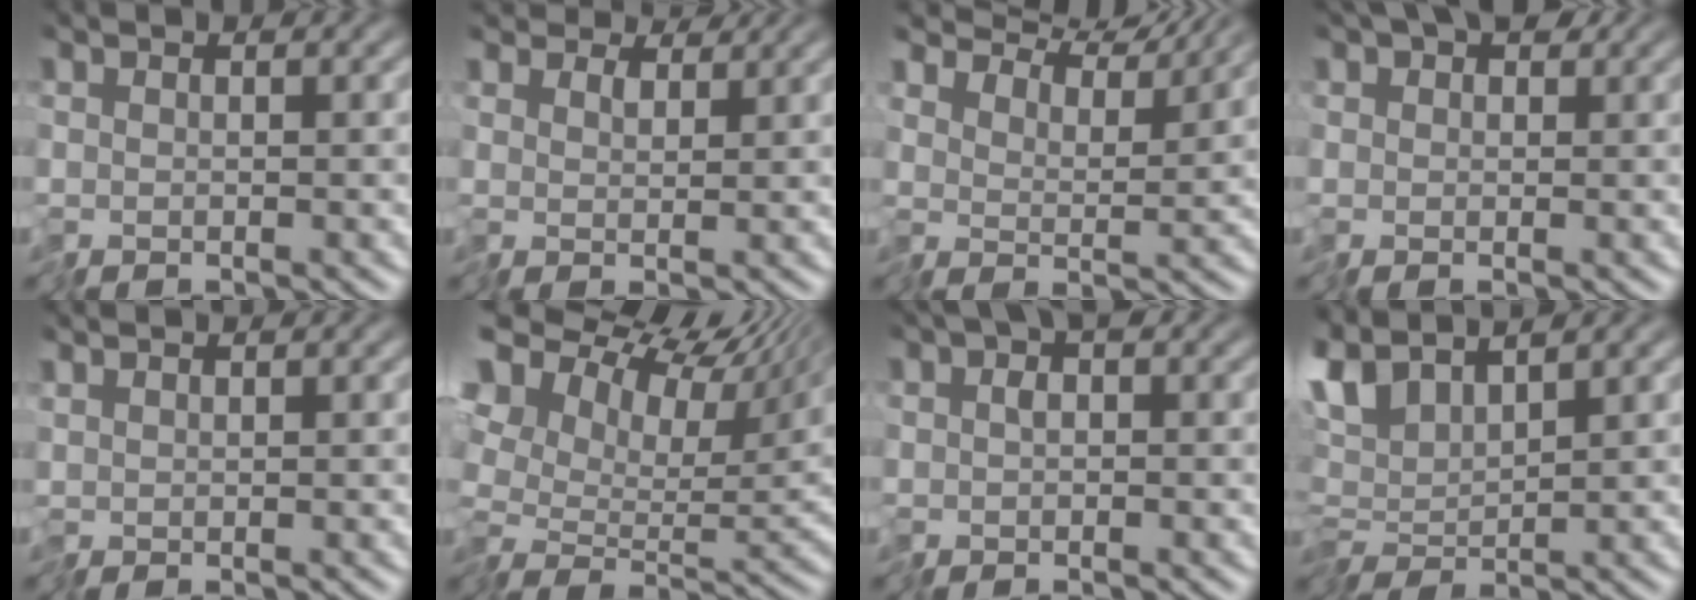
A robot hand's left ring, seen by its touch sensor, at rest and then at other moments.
{"total": 2.6, "force": [2.3, 1.1, 0.5], "torque": [-0.018, 0.005, 0.031]}
{"total": 6.8, "force": [6.4, 1.3, 1.8], "torque": [-0.040, 0.012, 0.081]}
{"total": 5.4, "force": [2.6, 3.4, 3.3], "torque": [-0.057, 0.023, 0.031]}
{"total": 0.8, "force": [0.8, -0.2, 0.0], "torque": [-0.001, 0.005, 0.016]}
{"total": 15.2, "force": [7.4, 9.0, 9.8], "torque": [-0.188, 0.036, 0.122]}
{"total": 3.1, "force": [0.9, 1.8, 2.3], "torque": [-0.035, 0.007, 0.012]}
{"total": 4.4, "force": [2.1, 1.6, 3.5], "torque": [-0.079, 0.008, 0.029]}